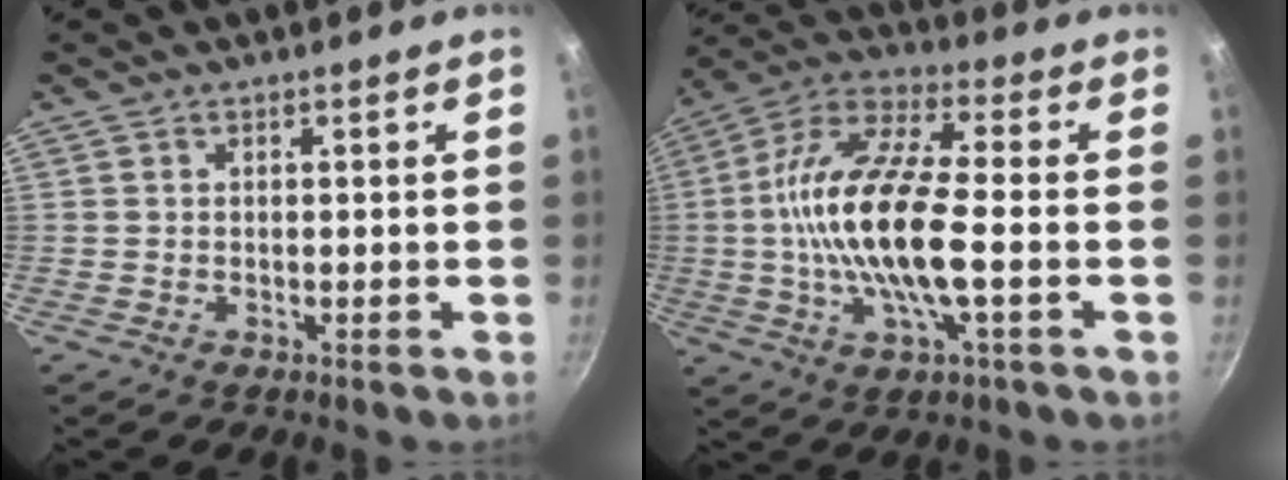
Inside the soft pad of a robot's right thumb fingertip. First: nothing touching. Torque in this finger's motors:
{"motor_torque": [1.97, 1.63, 2.04, -0.74, 0.33]}